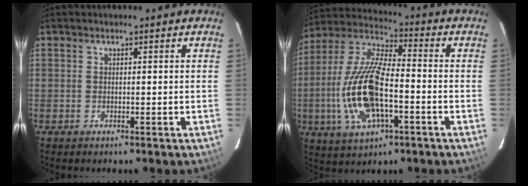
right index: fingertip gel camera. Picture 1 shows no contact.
{"total": 17.5, "force": [-4.5, 6.9, 15.4], "torque": [-0.329, -0.006, -0.085]}